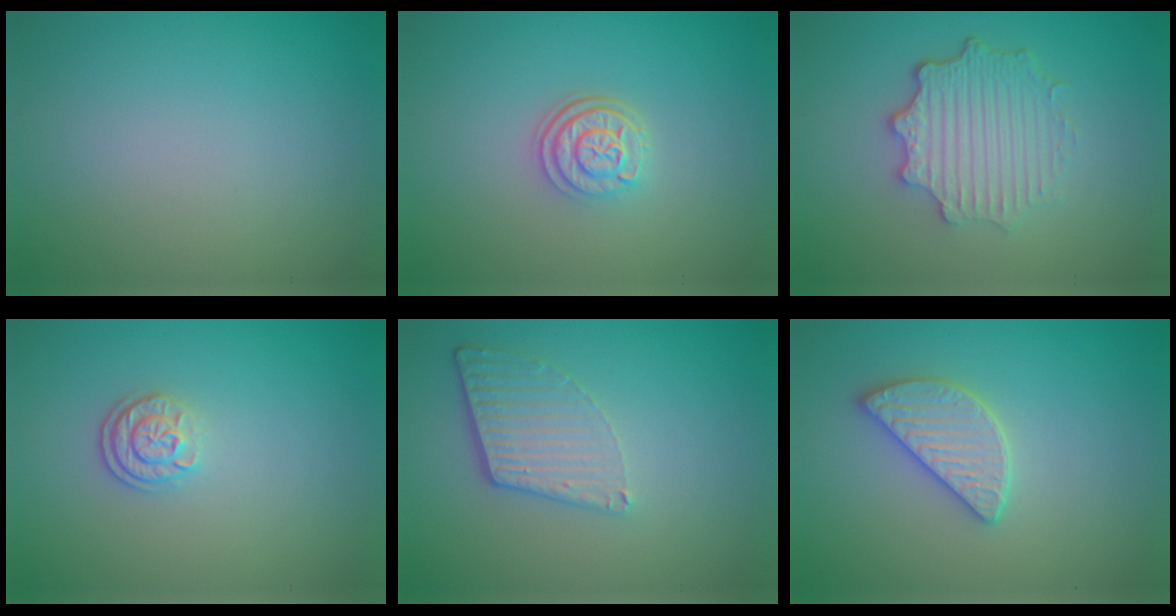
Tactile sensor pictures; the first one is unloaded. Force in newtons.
{"total": 3.1, "press": 2.5, "slide": 1.8}
{"total": 4.8, "press": 3.7, "slide": 3.1}
{"total": 2.2, "press": 1.8, "slide": 1.3}
{"total": 3.6, "press": 2.6, "slide": 2.4}
{"total": 2.8, "press": 2.8, "slide": 0.5}